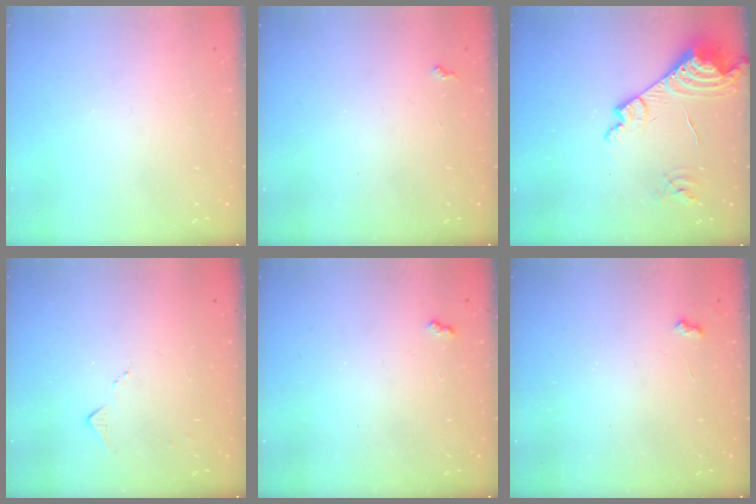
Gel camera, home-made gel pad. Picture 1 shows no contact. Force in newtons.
{"total": 5.5, "press": 5.5, "slide": 0.8}
{"total": 15.7, "press": 15.5, "slide": 2.0}
{"total": 6.0, "press": 5.9, "slide": 0.7}
{"total": 4.1, "press": 4.0, "slide": 0.6}
{"total": 3.7, "press": 3.7, "slide": 0.4}